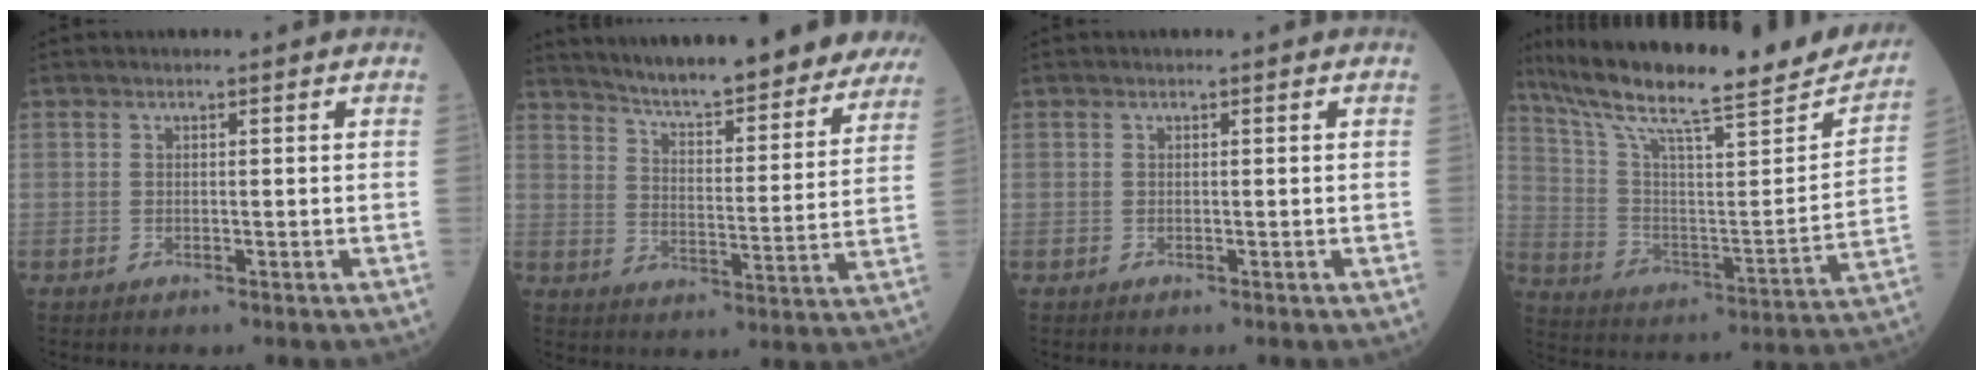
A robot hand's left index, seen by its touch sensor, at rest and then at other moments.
{"total": 23.6, "force": [21.3, 2.9, 9.6], "torque": [-0.134, -0.038, 0.277]}
{"total": 0.0}
{"total": 26.9, "force": [22.4, 3.4, 14.5], "torque": [-0.246, -0.013, 0.329]}